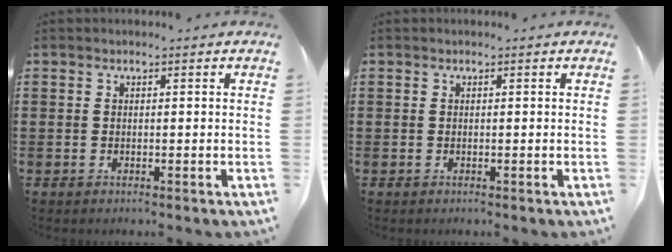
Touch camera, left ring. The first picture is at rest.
{"total": 0.0}